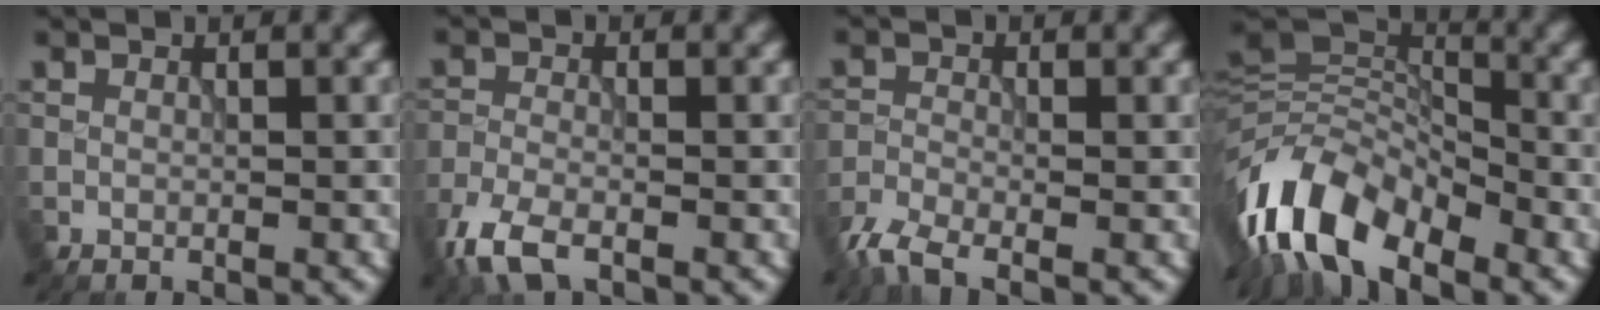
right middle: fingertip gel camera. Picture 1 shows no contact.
{"total": 4.2, "force": [-3.0, 1.5, 2.6], "torque": [-0.065, -0.013, -0.073]}
{"total": 3.6, "force": [-2.8, 1.0, 2.0], "torque": [-0.046, -0.011, -0.072]}
{"total": 10.0, "force": [-6.1, 4.8, 6.3], "torque": [-0.110, 0.003, -0.129]}